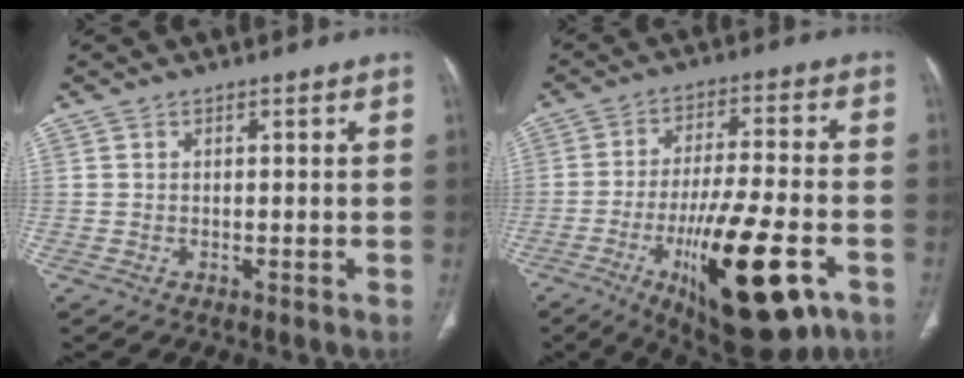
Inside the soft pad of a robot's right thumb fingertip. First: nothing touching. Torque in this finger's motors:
{"motor_torque": [4.90, 0.11, 1.93, -0.84, 0.23]}